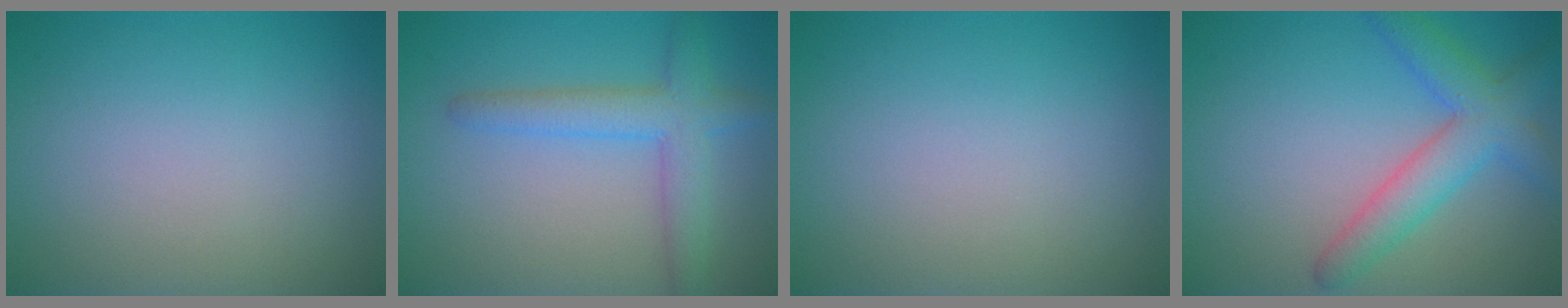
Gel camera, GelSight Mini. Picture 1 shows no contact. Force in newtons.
{"total": 3.9, "press": 3.9, "slide": 0.2}
{"total": 0.0}
{"total": 5.0, "press": 5.0, "slide": 0.3}